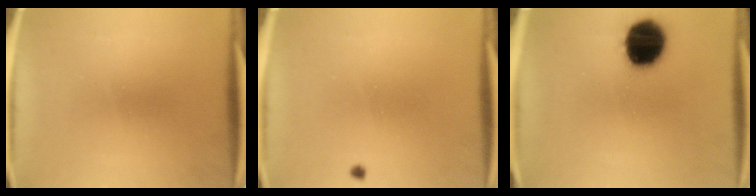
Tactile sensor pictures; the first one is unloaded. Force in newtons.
{"total": 0.5}
{"total": 16.8}